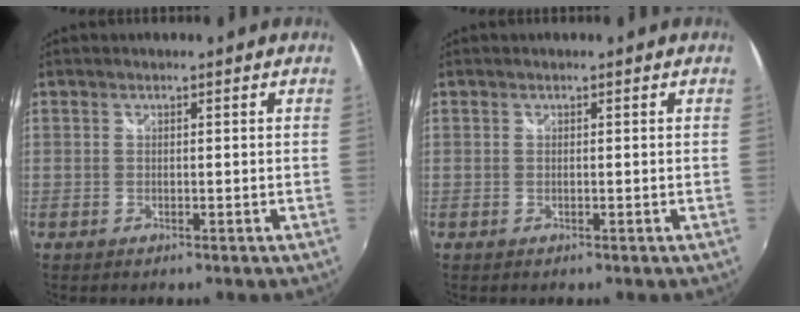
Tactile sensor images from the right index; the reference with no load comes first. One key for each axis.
{"total": 0.0}